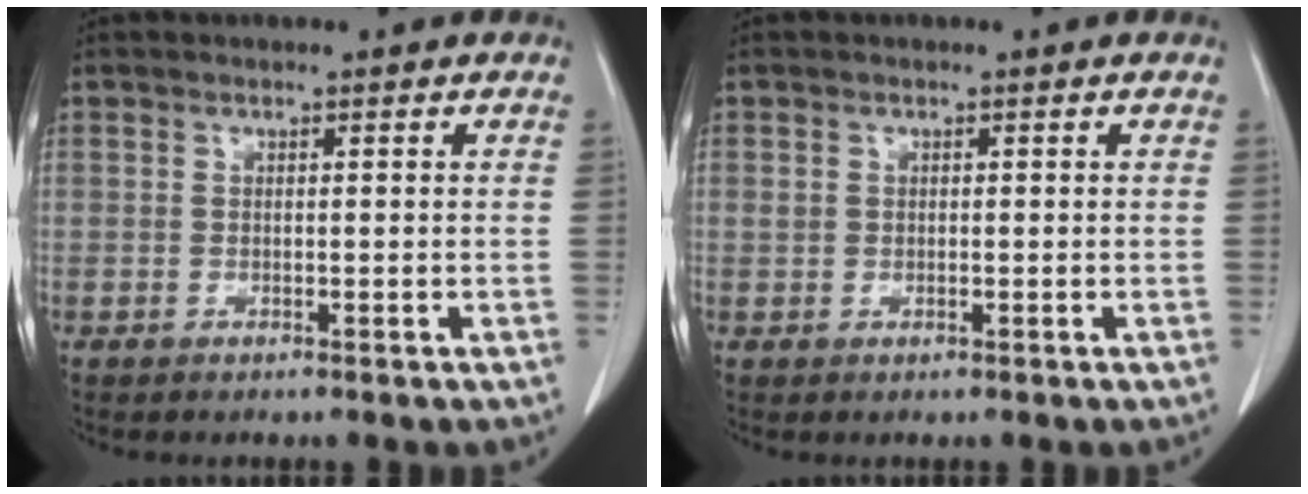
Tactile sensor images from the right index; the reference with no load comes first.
{"total": 1.0, "force": [0.2, 0.8, 0.5], "torque": [-0.014, 0.006, 0.005]}